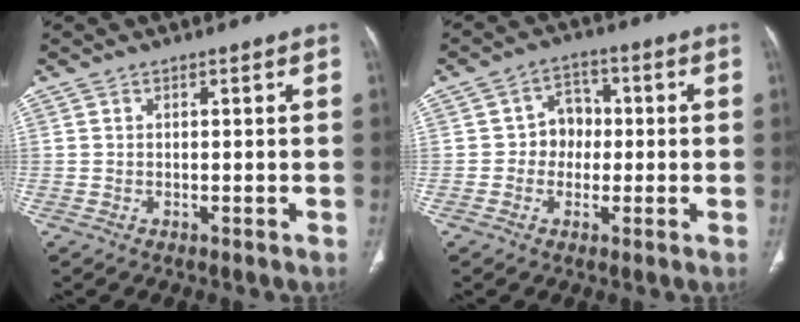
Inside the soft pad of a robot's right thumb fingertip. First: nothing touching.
{"total": 5.6, "force": [-0.3, 5.1, 2.5], "torque": [-0.002, 0.016, -0.017]}